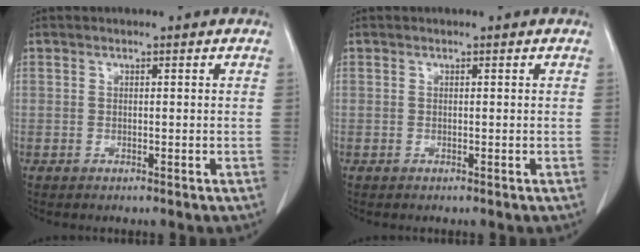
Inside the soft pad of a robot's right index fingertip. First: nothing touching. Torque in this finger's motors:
{"motor_torque": [0.00, 0.00, 0.00, 0.00]}